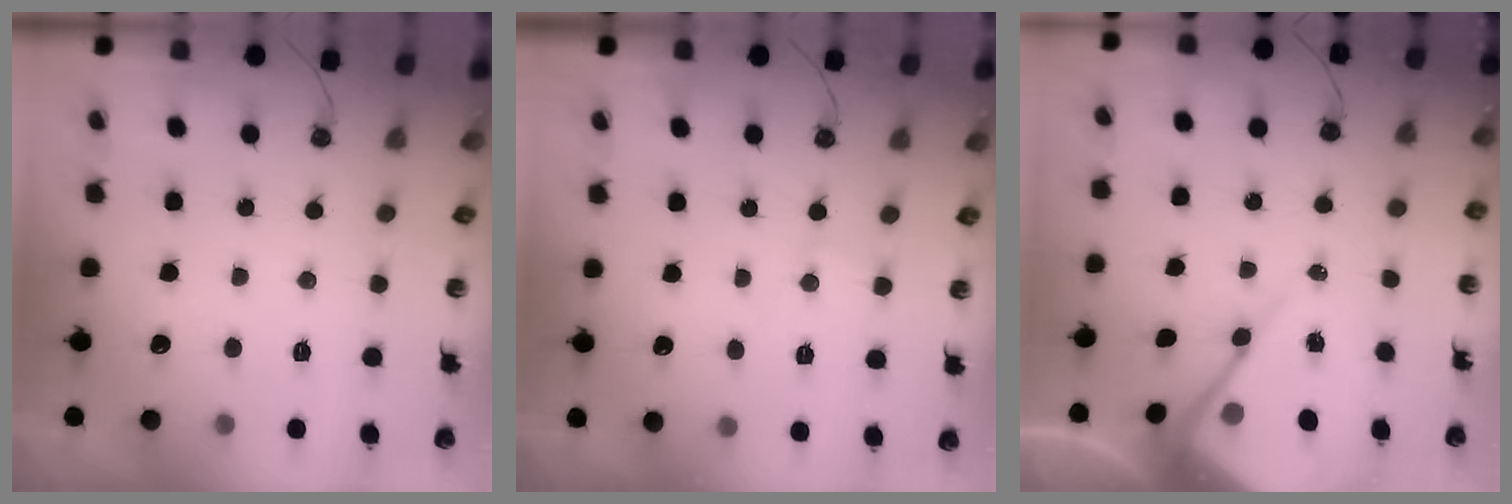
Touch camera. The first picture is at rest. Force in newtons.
{"total": 5.8, "press": 5.7, "slide": 0.8}
{"total": 9.5, "press": 9.5, "slide": 0.7}